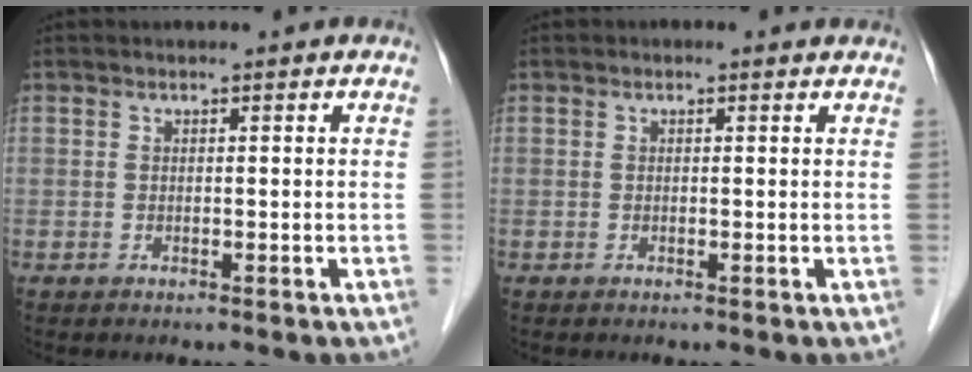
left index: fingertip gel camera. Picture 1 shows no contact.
{"total": 0.0}